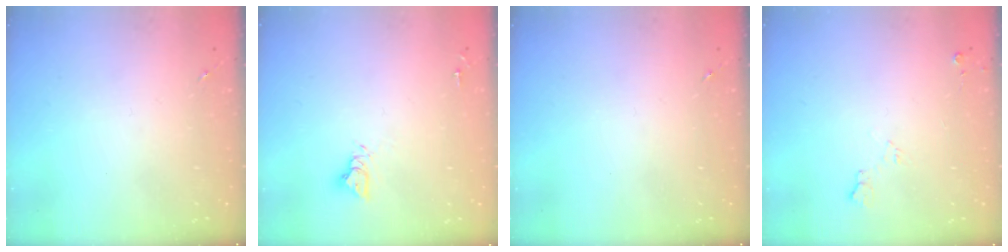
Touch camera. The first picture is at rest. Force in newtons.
{"total": 5.5, "press": 5.5, "slide": 0.5}
{"total": 0.0}
{"total": 6.0, "press": 6.0, "slide": 1.0}